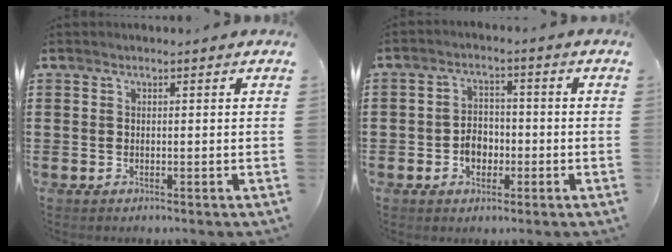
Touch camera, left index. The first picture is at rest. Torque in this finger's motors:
{"motor_torque": [0.49, 0.55, 0.14, 0.03]}